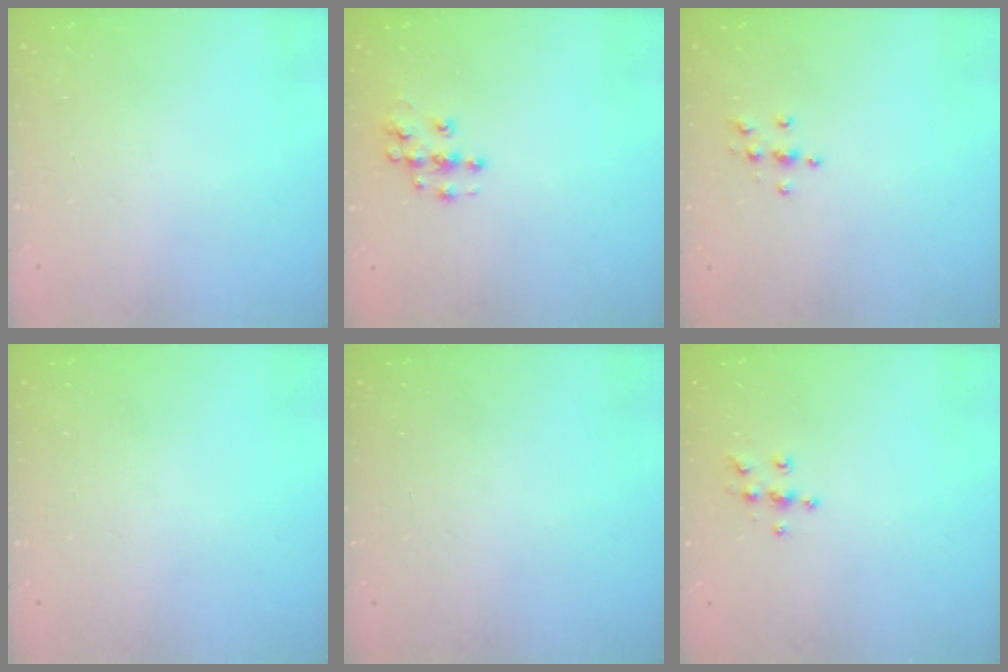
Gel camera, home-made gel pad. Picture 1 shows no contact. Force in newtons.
{"total": 7.5, "press": 7.5, "slide": 0.4}
{"total": 3.9, "press": 3.8, "slide": 0.4}
{"total": 0.0}
{"total": 0.0}
{"total": 6.9, "press": 6.9, "slide": 0.4}